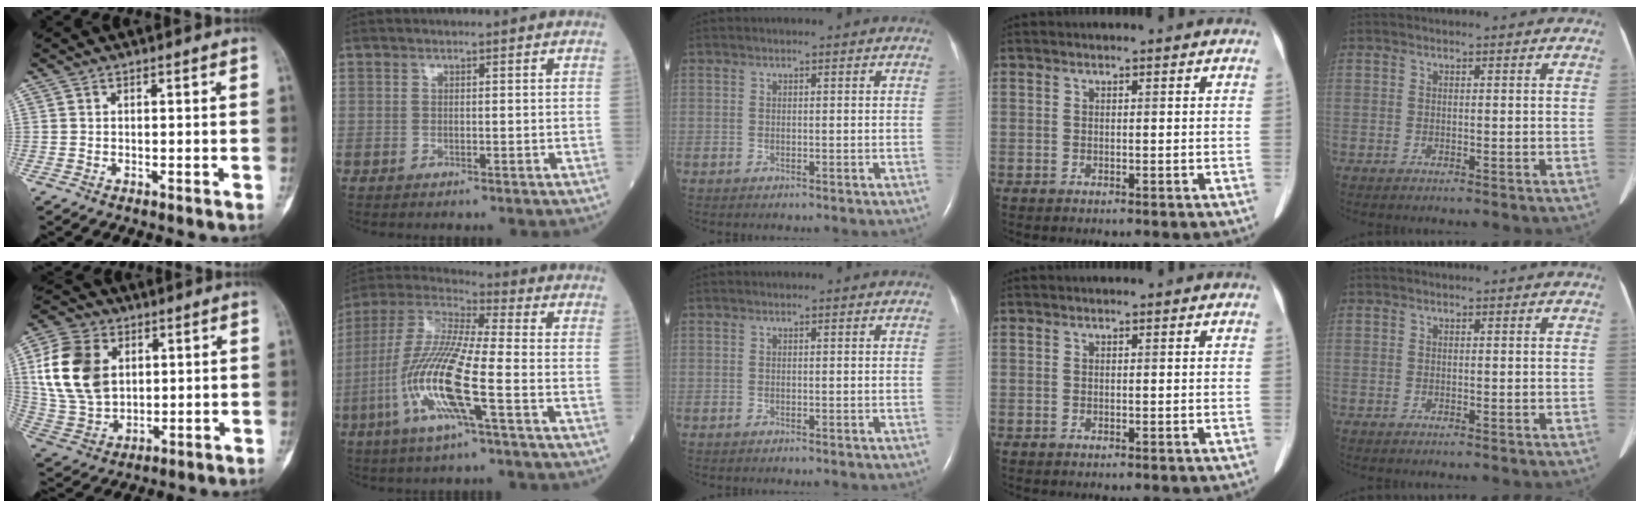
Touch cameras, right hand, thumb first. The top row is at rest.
{"thumb": {"total": 16.0, "force": [4.0, 11.4, 10.5], "torque": [-0.192, -0.006, 0.083]}, "index": {"total": 15.3, "force": [-4.9, 0.9, 14.5], "torque": [-0.311, -0.010, -0.103]}}